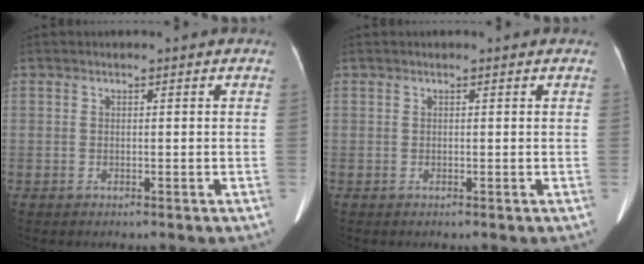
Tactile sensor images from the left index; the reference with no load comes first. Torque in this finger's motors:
{"motor_torque": [-0.32, 0.51, -0.54, -0.03]}